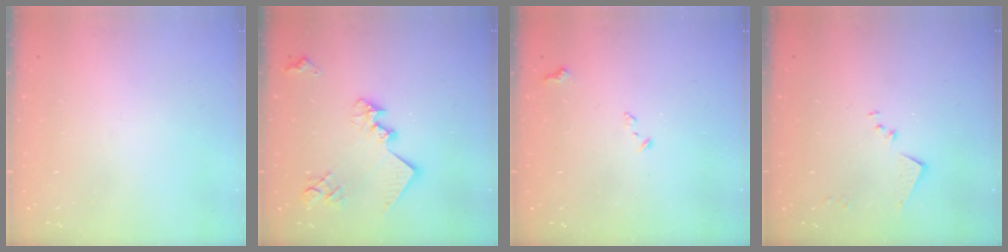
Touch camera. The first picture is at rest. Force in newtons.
{"total": 16.8, "press": 16.8, "slide": 0.5}
{"total": 7.4, "press": 7.3, "slide": 1.0}
{"total": 7.9, "press": 7.9, "slide": 0.5}